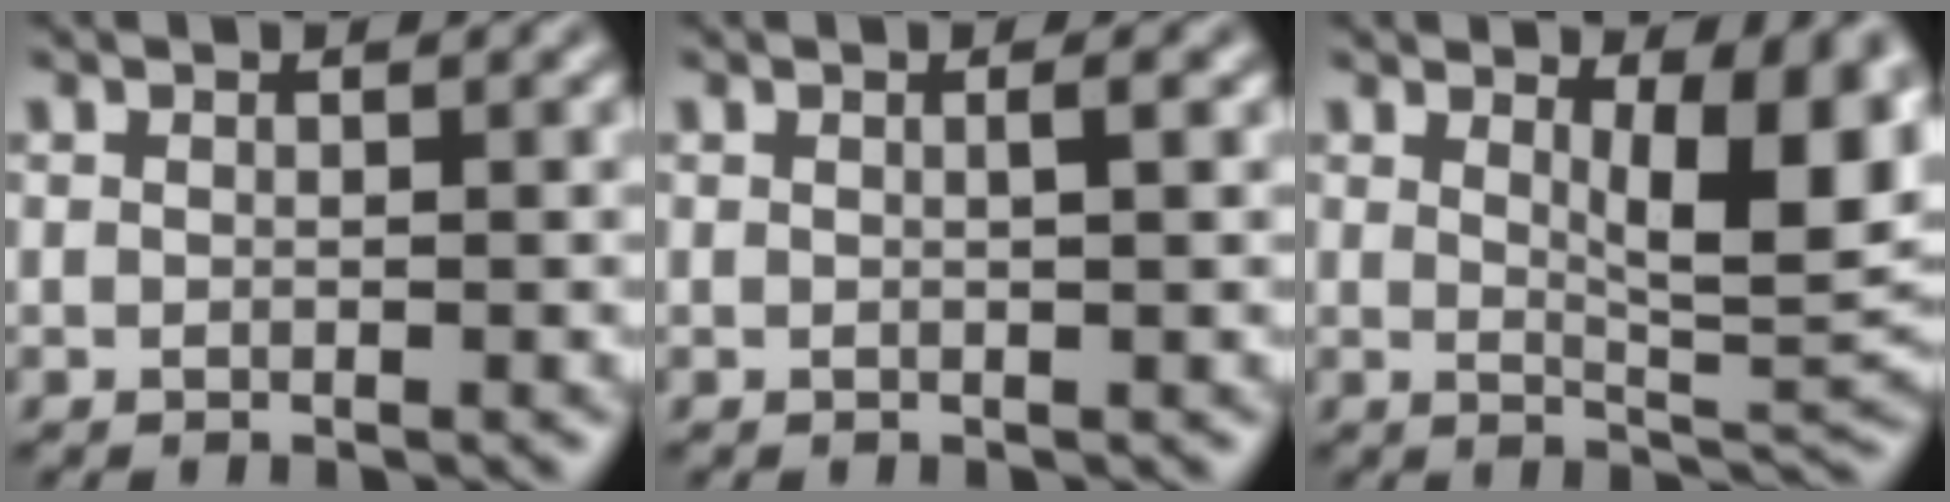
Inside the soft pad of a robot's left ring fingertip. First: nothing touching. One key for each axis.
{"total": 1.0, "fx": 0.2, "fy": 0.2, "fz": 0.9, "tx": -0.011, "ty": 0.005, "tz": 0.000}
{"total": 7.4, "fx": 2.5, "fy": 2.2, "fz": 6.6, "tx": -0.090, "ty": -0.011, "tz": 0.043}